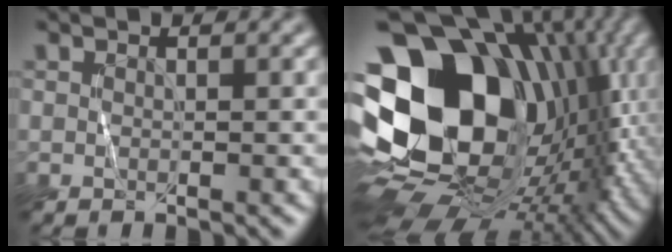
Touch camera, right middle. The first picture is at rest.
{"total": 21.6, "force": [1.1, 16.1, 14.4], "torque": [-0.269, -0.014, 0.043]}